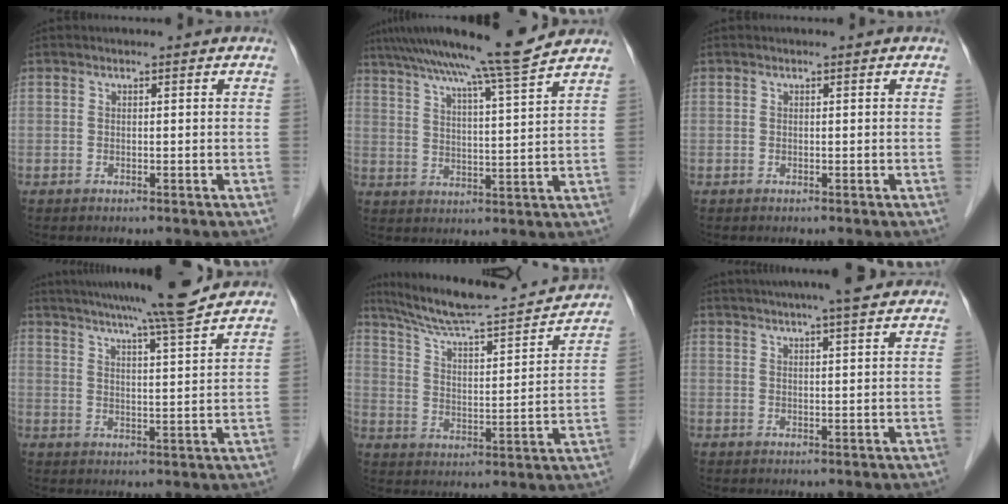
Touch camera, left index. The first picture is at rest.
{"total": 13.7, "force": [11.6, -1.8, 7.0], "torque": [-0.119, -0.004, 0.172]}
{"total": 0.0}
{"total": 14.1, "force": [12.4, -1.0, 6.8], "torque": [-0.116, -0.004, 0.173]}
{"total": 19.7, "force": [18.0, 1.1, 7.8], "torque": [-0.133, -0.012, 0.268]}
{"total": 13.5, "force": [11.5, 0.8, 6.9], "torque": [-0.115, 0.027, 0.153]}